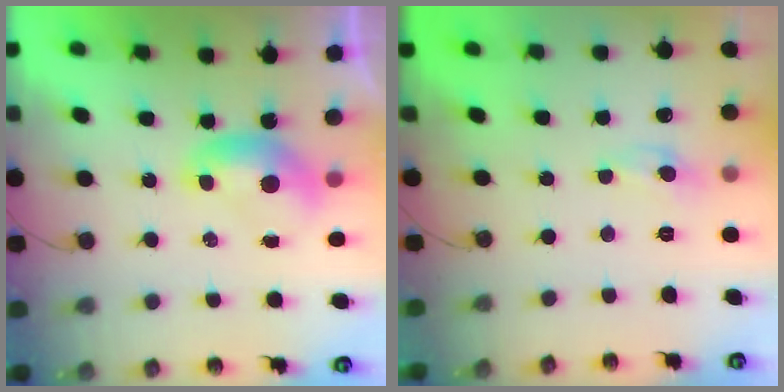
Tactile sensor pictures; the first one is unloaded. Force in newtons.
{"total": 0.0}